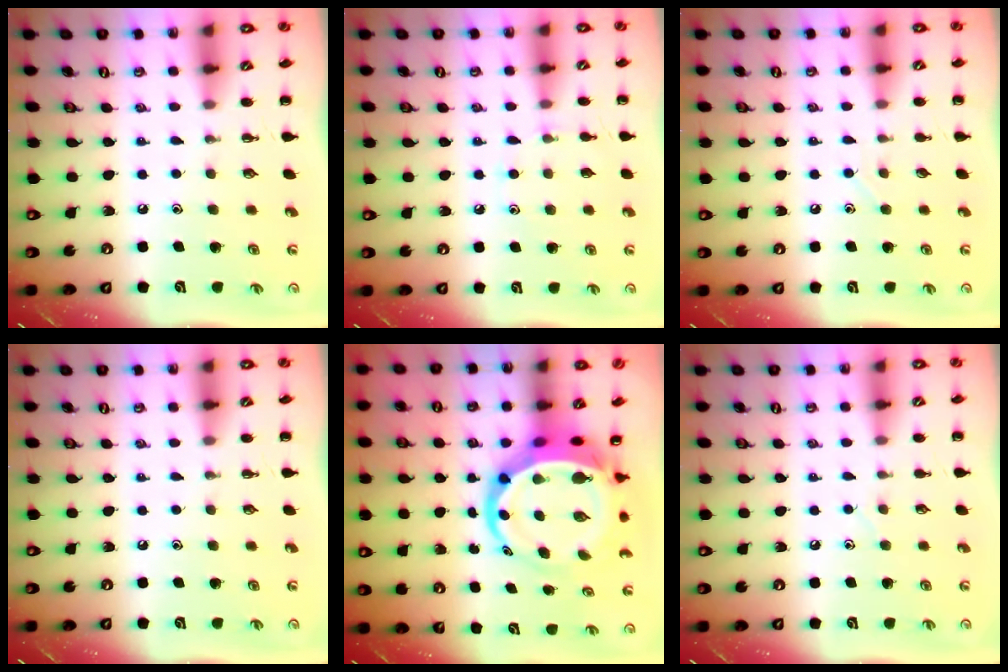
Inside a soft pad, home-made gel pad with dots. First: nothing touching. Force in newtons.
{"total": 7.1, "press": 6.8, "slide": 1.8}
{"total": 3.0, "press": 2.8, "slide": 1.0}
{"total": 0.0}
{"total": 11.8, "press": 11.4, "slide": 3.3}
{"total": 3.6, "press": 3.4, "slide": 1.0}